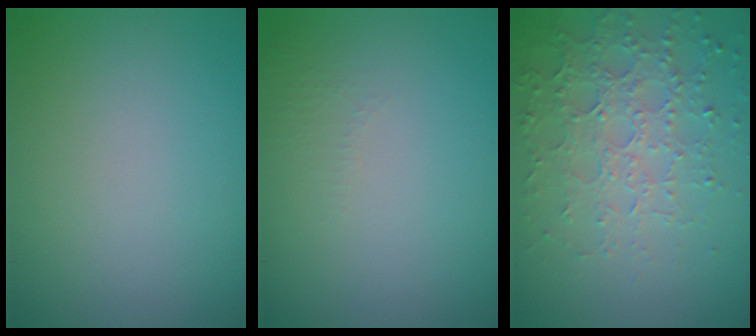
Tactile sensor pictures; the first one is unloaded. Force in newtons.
{"total": 1.0, "press": 0.9, "slide": 0.3}
{"total": 4.3, "press": 4.2, "slide": 1.1}